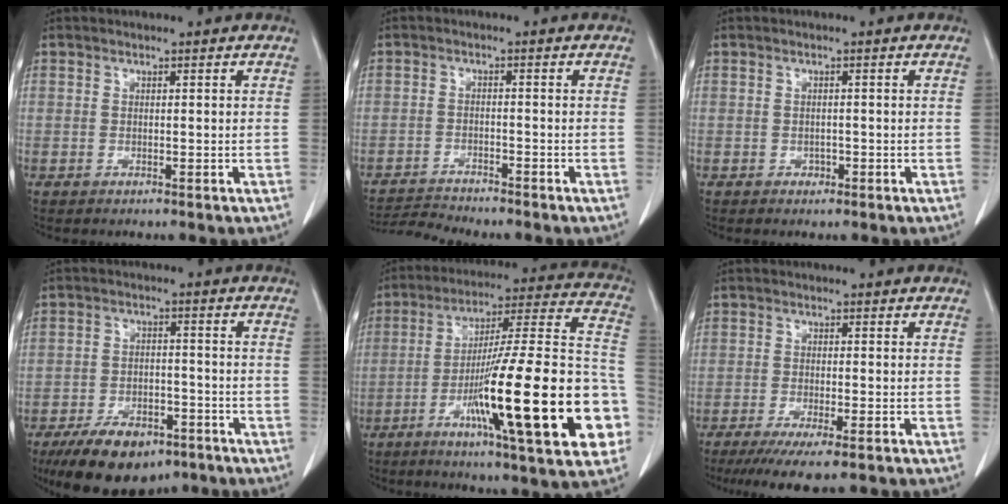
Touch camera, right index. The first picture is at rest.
{"total": 4.5, "force": [-4.5, -0.7, 0.0], "torque": [-0.003, -0.014, -0.079]}
{"total": 0.8, "force": [-0.5, 0.6, 0.3], "torque": [-0.008, 0.001, -0.007]}
{"total": 11.8, "force": [-8.3, 5.3, 6.5], "torque": [-0.109, -0.008, -0.133]}
{"total": 28.3, "force": [-8.8, 2.6, 26.7], "torque": [-0.345, -0.004, -0.139]}
{"total": 10.7, "force": [-8.3, 1.4, 6.5], "torque": [-0.089, -0.019, -0.124]}